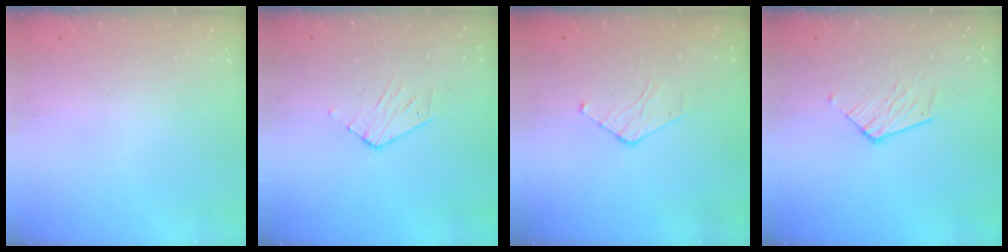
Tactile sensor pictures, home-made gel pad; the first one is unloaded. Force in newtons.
{"total": 3.3, "press": 3.3, "slide": 0.3}
{"total": 4.1, "press": 4.0, "slide": 0.4}
{"total": 7.7, "press": 7.6, "slide": 0.5}